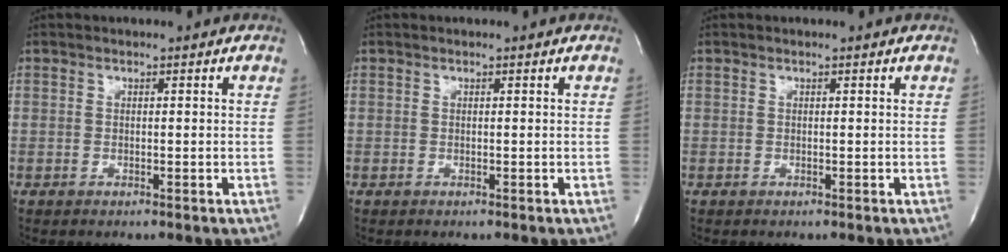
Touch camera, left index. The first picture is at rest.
{"total": 0.0}
{"total": 0.0}